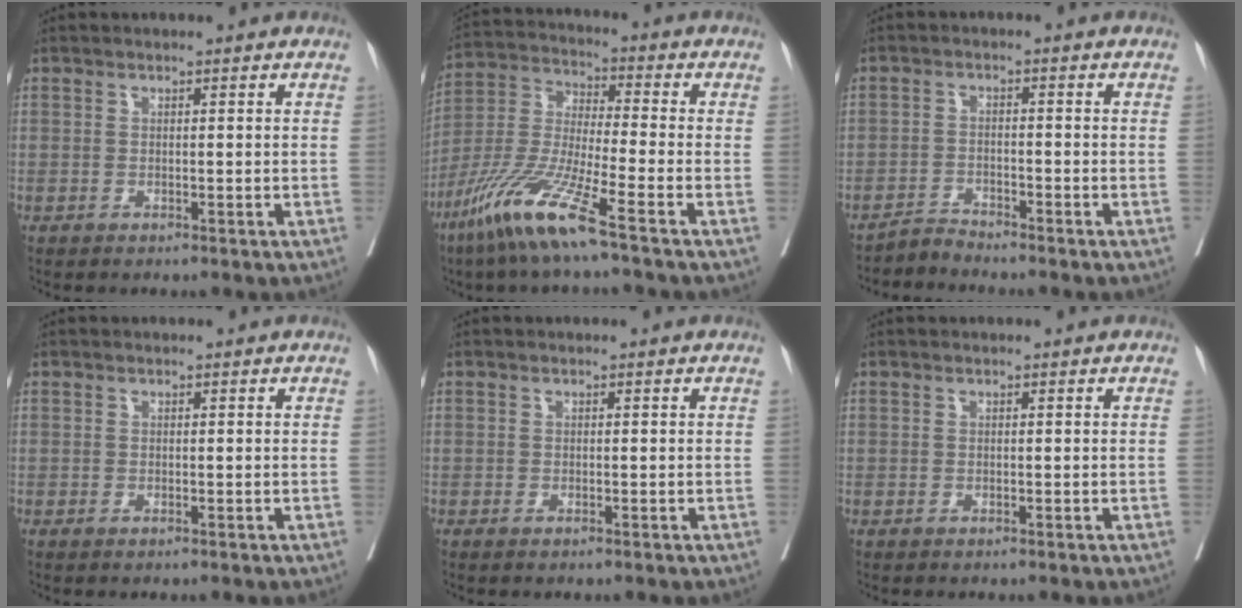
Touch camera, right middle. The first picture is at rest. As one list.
[{"total": 12.5, "force": [-7.8, -0.3, 9.8], "torque": [-0.213, -0.036, -0.162]}, {"total": 2.2, "force": [-2.1, -0.3, -0.8], "torque": [0.022, -0.013, -0.037]}, {"total": 0.0}, {"total": 0.0}, {"total": 0.0}]